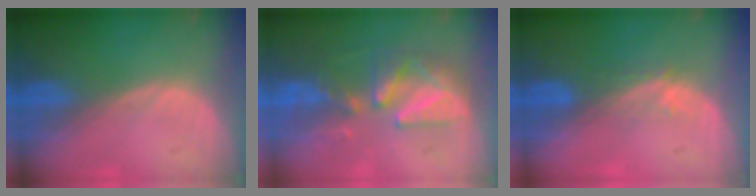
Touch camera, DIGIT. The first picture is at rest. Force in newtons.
{"total": 7.6, "press": 7.5, "slide": 1.5}
{"total": 2.9, "press": 2.4, "slide": 1.7}